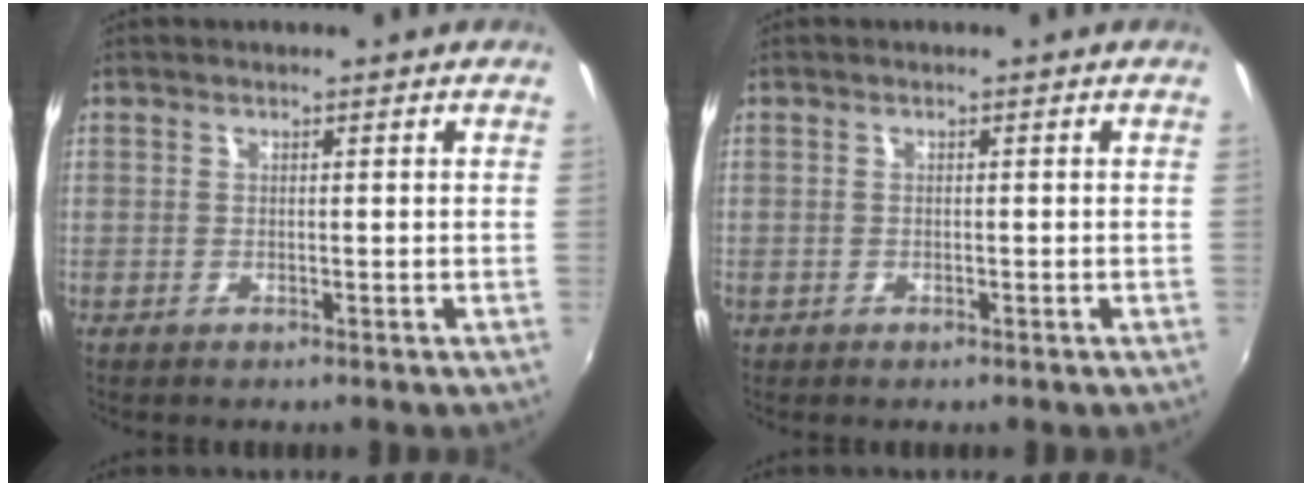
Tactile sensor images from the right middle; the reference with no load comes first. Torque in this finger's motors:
{"motor_torque": [2.14, 0.00, 1.05, 0.20]}